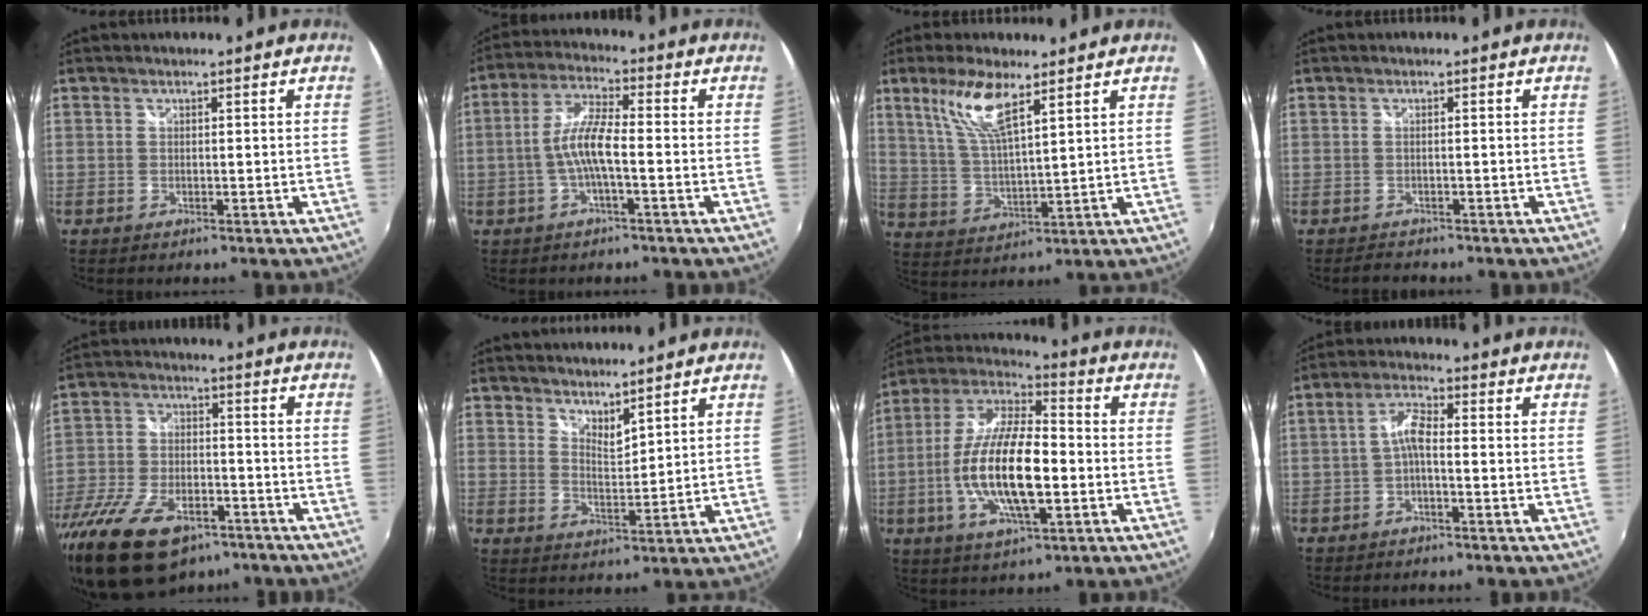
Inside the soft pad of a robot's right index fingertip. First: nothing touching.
{"total": 7.0, "force": [-1.8, 1.1, 6.7], "torque": [-0.143, 0.010, -0.034]}
{"total": 9.5, "force": [5.7, 2.0, 7.3], "torque": [-0.150, 0.000, 0.120]}
{"total": 1.7, "force": [-1.5, 0.8, 0.0], "torque": [-0.006, 0.001, -0.026]}
{"total": 19.6, "force": [-13.0, 9.6, 11.0], "torque": [-0.240, -0.028, -0.222]}
{"total": 4.2, "force": [3.8, 0.8, 1.5], "torque": [-0.019, -0.004, 0.066]}
{"total": 17.6, "force": [-3.4, 6.0, 16.2], "torque": [-0.322, -0.005, -0.067]}
{"total": 3.8, "force": [-1.2, 1.1, 3.5], "torque": [-0.074, 0.012, -0.025]}